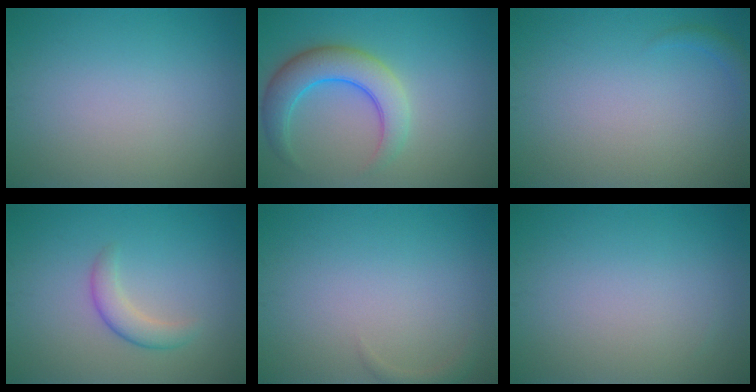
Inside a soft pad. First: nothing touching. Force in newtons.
{"total": 5.5, "press": 5.5, "slide": 0.3}
{"total": 0.9, "press": 0.9, "slide": 0.1}
{"total": 2.3, "press": 2.3, "slide": 0.1}
{"total": 1.0, "press": 1.0, "slide": 0.1}
{"total": 0.0}